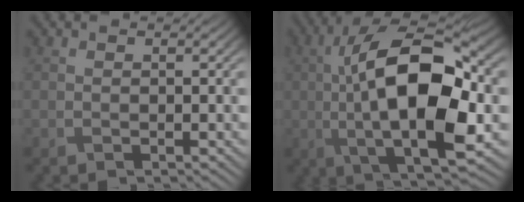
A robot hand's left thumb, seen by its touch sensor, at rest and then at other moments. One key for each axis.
{"total": 17.5, "fx": -1.0, "fy": 7.2, "fz": 15.9, "tx": -0.286, "ty": 0.025, "tz": -0.024}